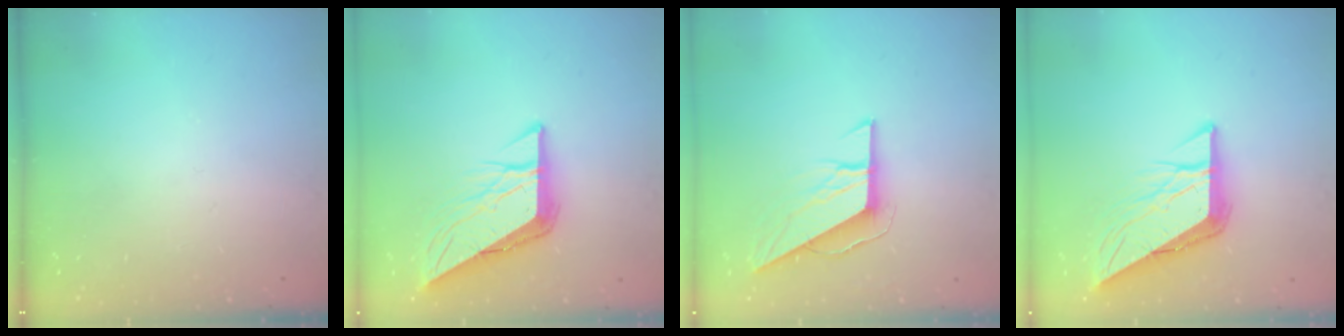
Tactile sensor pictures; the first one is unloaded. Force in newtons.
{"total": 9.3, "press": 9.2, "slide": 1.2}
{"total": 8.4, "press": 8.4, "slide": 0.4}
{"total": 9.3, "press": 9.2, "slide": 1.2}